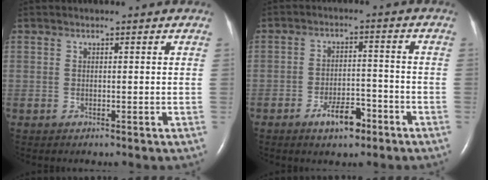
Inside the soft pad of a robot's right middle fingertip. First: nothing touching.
{"total": 5.7, "force": [-3.6, 2.1, 3.9], "torque": [-0.068, 0.002, -0.057]}